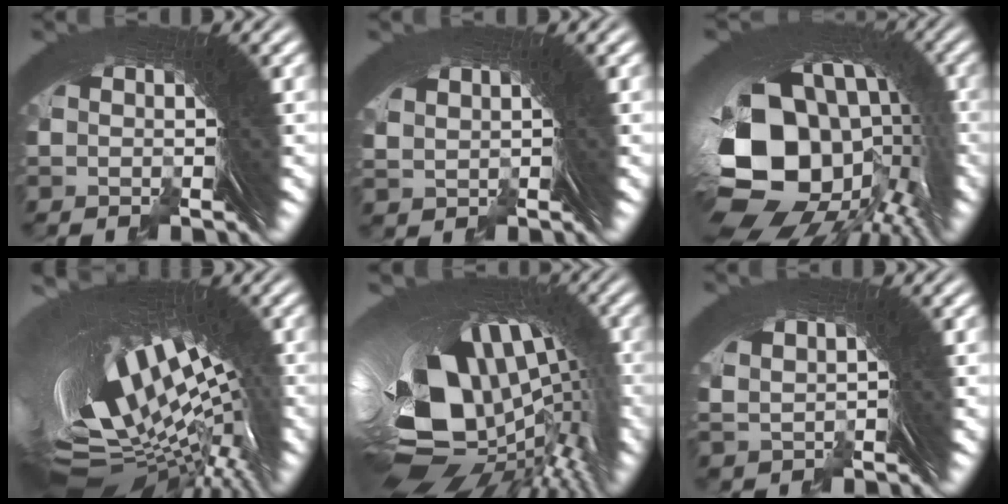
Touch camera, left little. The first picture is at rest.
{"total": 0.7, "force": [0.3, 0.4, -0.5], "torque": [0.003, -0.006, 0.020]}
{"total": 22.5, "force": [-3.5, 15.8, 15.6], "torque": [-0.292, -0.064, -0.039]}
{"total": 20.8, "force": [0.1, 11.4, 17.4], "torque": [-0.311, -0.033, 0.018]}
{"total": 18.7, "force": [-3.4, 12.5, 13.6], "torque": [-0.258, -0.052, -0.031]}
{"total": 1.4, "force": [0.4, 1.3, 0.3], "torque": [-0.024, -0.011, 0.024]}